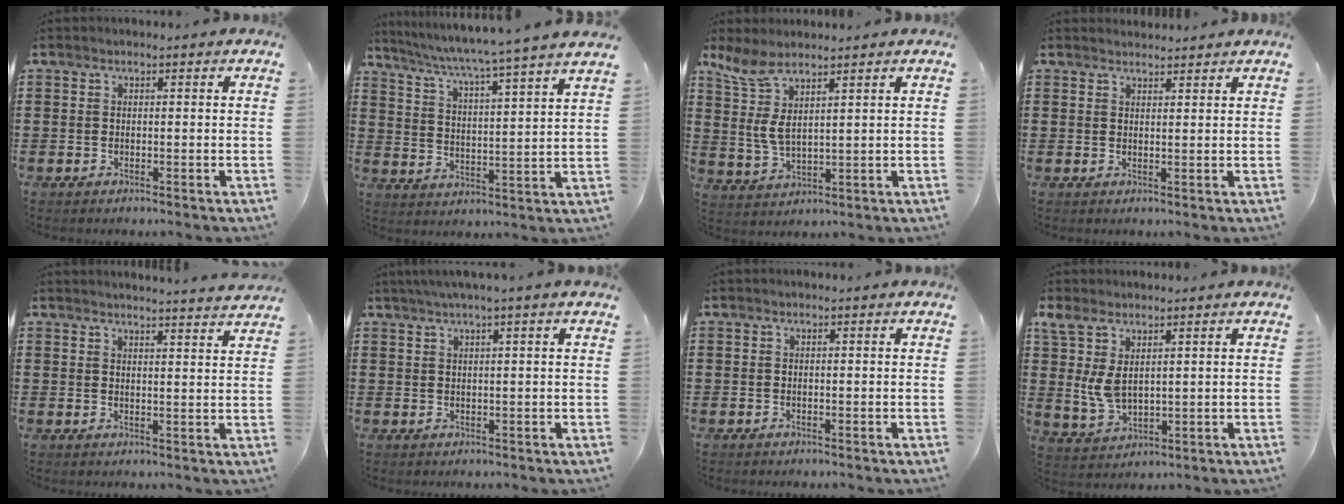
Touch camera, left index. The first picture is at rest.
{"total": 4.4, "force": [3.7, -1.5, 1.9], "torque": [-0.057, -0.042, 0.051]}
{"total": 6.4, "force": [3.4, 2.6, 4.9], "torque": [-0.129, -0.013, 0.054]}
{"total": 1.6, "force": [1.5, 0.3, -0.1], "torque": [-0.003, 0.001, 0.031]}
{"total": 2.9, "force": [2.8, -0.6, 0.0], "torque": [-0.009, -0.016, 0.052]}
{"total": 1.9, "force": [1.2, -0.5, 1.4], "torque": [-0.027, -0.001, 0.022]}
{"total": 0.0}
{"total": 6.0, "force": [2.3, 3.2, 4.5], "torque": [-0.117, 0.000, 0.037]}